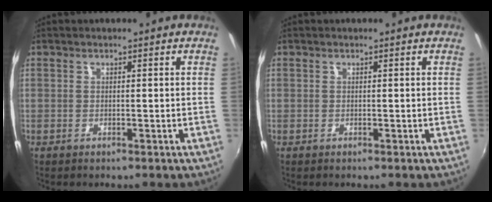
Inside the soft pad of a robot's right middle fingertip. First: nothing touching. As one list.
[{"total": 0.0}]